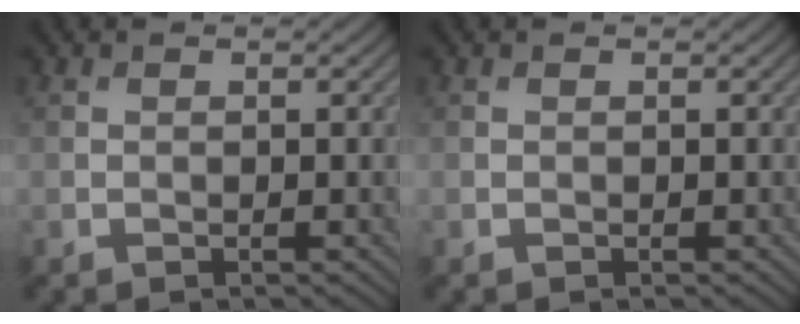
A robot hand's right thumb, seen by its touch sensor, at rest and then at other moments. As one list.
[{"total": 0.0}]